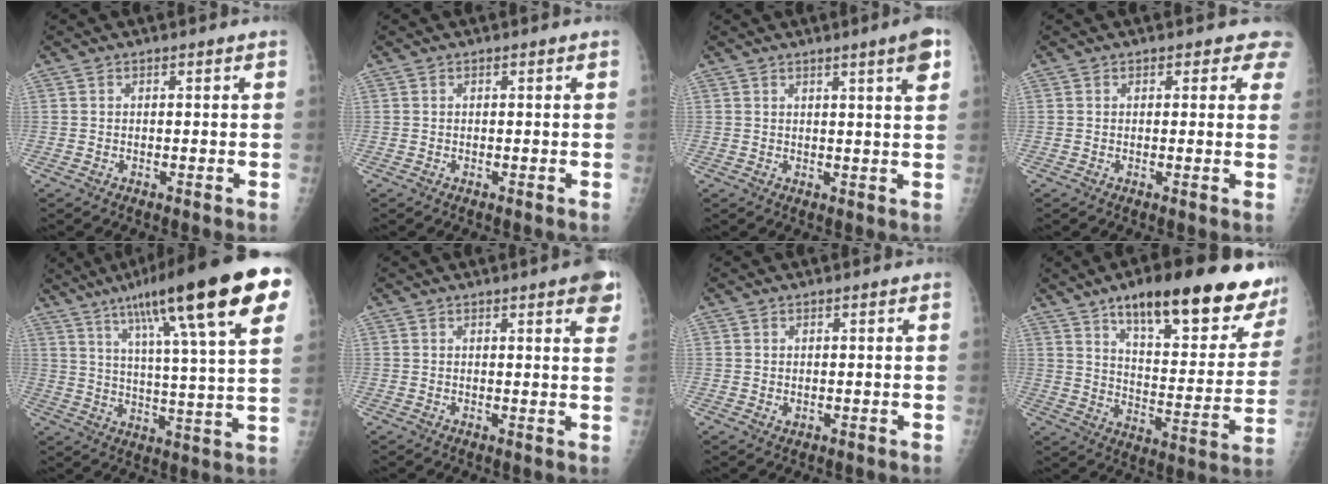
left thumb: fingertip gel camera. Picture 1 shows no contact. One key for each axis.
{"total": 0.0}
{"total": 5.1, "fx": 2.7, "fy": 0.0, "fz": 4.3, "tx": -0.057, "ty": -0.015, "tz": 0.036}
{"total": 3.2, "fx": 2.5, "fy": 1.8, "fz": 0.8, "tx": 0.027, "ty": -0.009, "tz": 0.012}
{"total": 26.5, "fx": 14.1, "fy": 4.1, "fz": 22.1, "tx": -0.331, "ty": -0.015, "tz": 0.207}
{"total": 5.8, "fx": 3.2, "fy": 1.1, "fz": 4.7, "tx": -0.043, "ty": -0.006, "tz": 0.034}
{"total": 0.8, "fx": 0.2, "fy": 0.5, "fz": 0.6, "tx": -0.008, "ty": -0.003, "tz": 0.007}
{"total": 26.2, "fx": 18.0, "fy": 7.9, "fz": 17.3, "tx": -0.197, "ty": -0.065, "tz": 0.253}